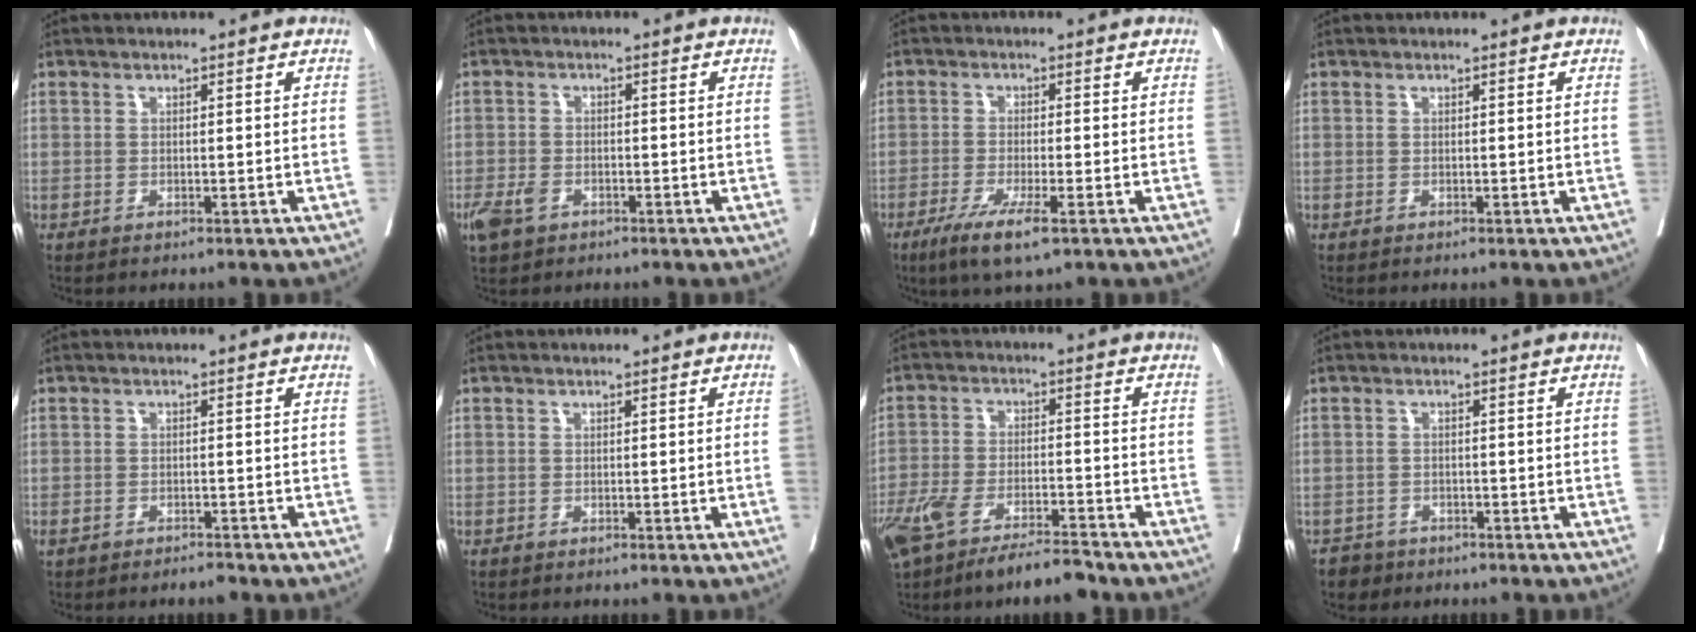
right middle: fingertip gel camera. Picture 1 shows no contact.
{"total": 4.0, "force": [-2.2, 2.4, 2.2], "torque": [-0.049, -0.002, -0.037]}
{"total": 6.3, "force": [-3.6, 0.5, 5.2], "torque": [-0.098, -0.018, -0.062]}
{"total": 0.0}
{"total": 2.0, "force": [-1.7, 0.6, 1.0], "torque": [-0.020, -0.002, -0.026]}
{"total": 0.6, "force": [-0.1, -0.1, 0.6], "torque": [-0.013, -0.001, 0.001]}
{"total": 11.7, "force": [-8.9, 2.4, 7.1], "torque": [-0.133, -0.014, -0.157]}
{"total": 2.7, "force": [-2.0, 1.8, -0.2], "torque": [-0.003, 0.006, -0.035]}